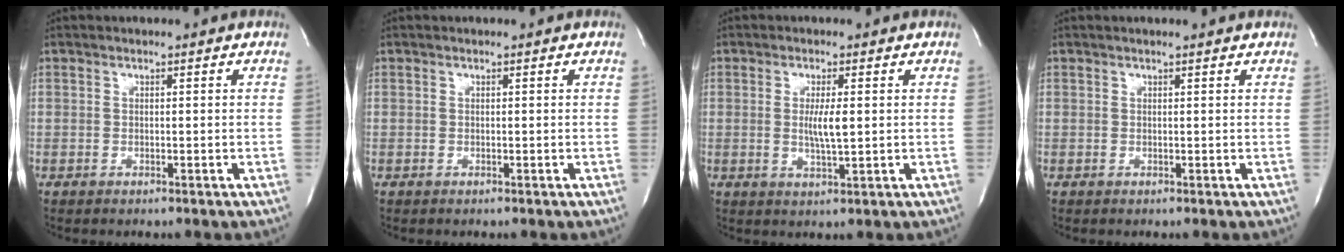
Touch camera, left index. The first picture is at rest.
{"total": 0.0}
{"total": 3.8, "force": [-0.1, 0.4, 3.8], "torque": [-0.073, -0.009, -0.001]}
{"total": 1.1, "force": [0.9, -0.2, 0.5], "torque": [-0.014, 0.006, 0.016]}